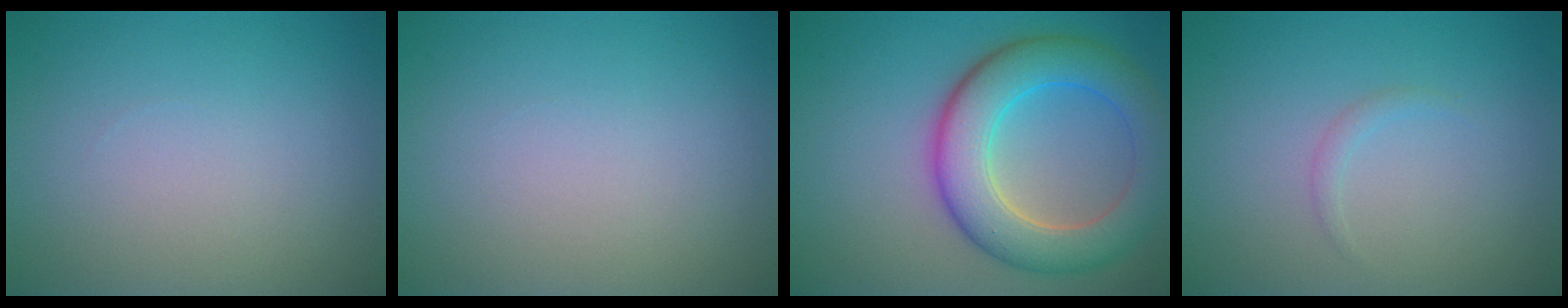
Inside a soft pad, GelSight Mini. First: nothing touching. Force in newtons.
{"total": 0.0}
{"total": 7.8, "press": 7.8, "slide": 0.3}
{"total": 0.7, "press": 0.7, "slide": 0.1}